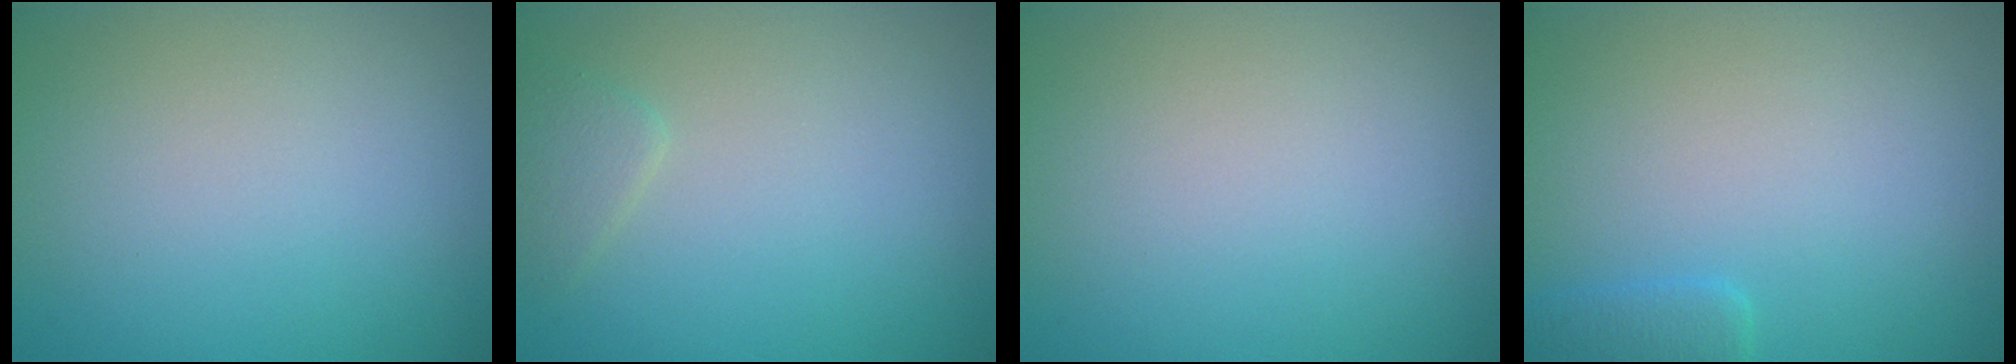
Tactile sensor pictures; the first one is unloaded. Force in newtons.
{"total": 1.3, "press": 1.3, "slide": 0.1}
{"total": 0.0}
{"total": 1.6, "press": 1.6, "slide": 0.1}